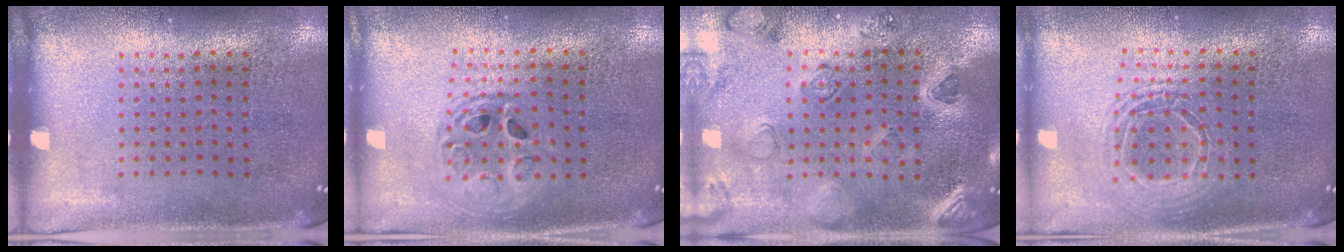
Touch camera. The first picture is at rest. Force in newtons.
{"total": 1.4, "press": 1.2, "slide": 0.7}
{"total": 1.4, "press": 1.4, "slide": 0.2}
{"total": 1.7, "press": 1.4, "slide": 0.9}